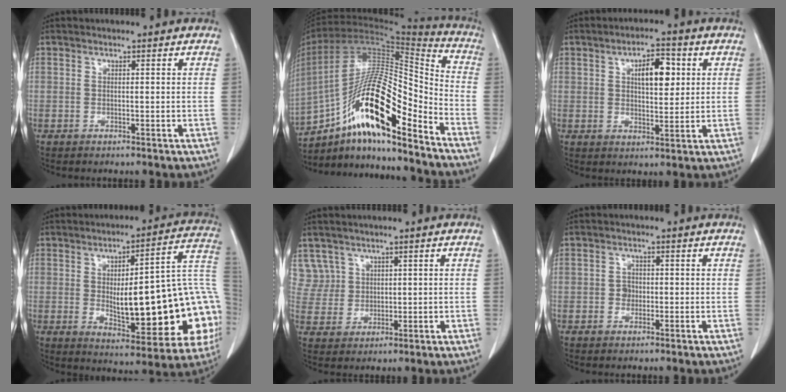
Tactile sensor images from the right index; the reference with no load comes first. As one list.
[{"total": 22.3, "force": [-13.2, 4.5, 17.4], "torque": [-0.326, 0.004, -0.229]}, {"total": 6.8, "force": [2.0, 2.7, 5.9], "torque": [-0.093, 0.008, 0.034]}, {"total": 24.9, "force": [-2.9, 6.4, 23.9], "torque": [-0.237, 0.030, -0.018]}, {"total": 4.9, "force": [2.7, 4.0, -0.5], "torque": [0.023, 0.012, 0.059]}, {"total": 1.6, "force": [-0.2, 1.4, 0.6], "torque": [-0.003, 0.008, -0.002]}]